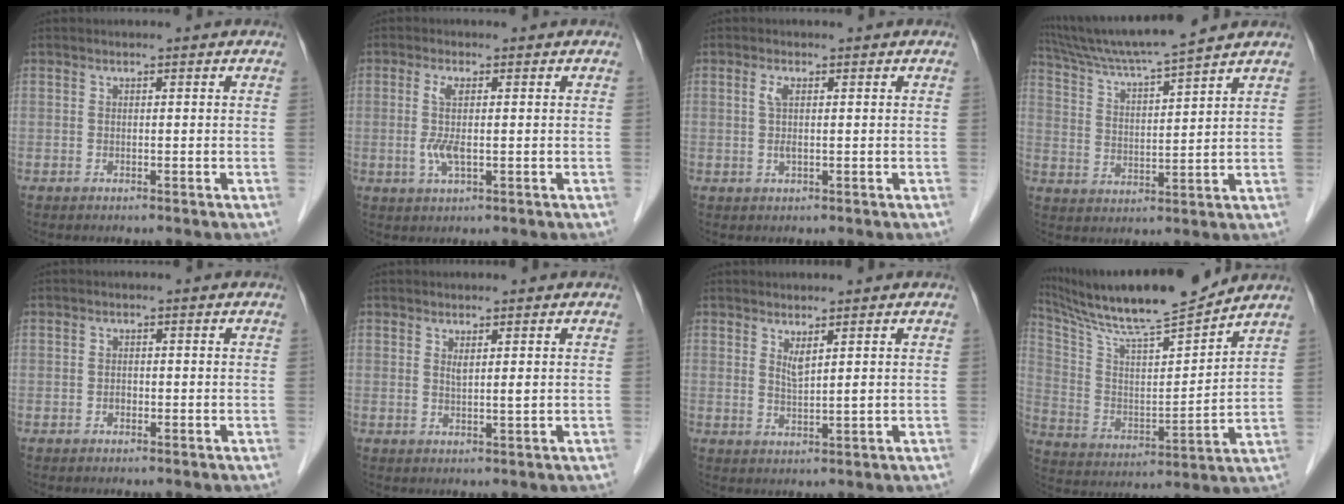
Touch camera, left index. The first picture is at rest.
{"total": 3.7, "force": [-0.2, 0.8, 3.6], "torque": [-0.084, -0.007, -0.005]}
{"total": 1.9, "force": [0.4, 0.4, 1.8], "torque": [-0.045, 0.001, 0.006]}
{"total": 13.1, "force": [11.7, -1.0, 5.8], "torque": [-0.112, 0.019, 0.201]}
{"total": 0.7, "force": [-0.4, 0.5, 0.3], "torque": [-0.007, 0.002, -0.009]}
{"total": 1.6, "force": [0.6, 0.0, 1.5], "torque": [-0.029, -0.005, 0.013]}
{"total": 2.2, "force": [1.2, 0.0, 1.8], "torque": [-0.041, -0.008, 0.028]}
{"total": 18.0, "force": [15.8, 0.5, 8.4], "torque": [-0.154, 0.002, 0.275]}